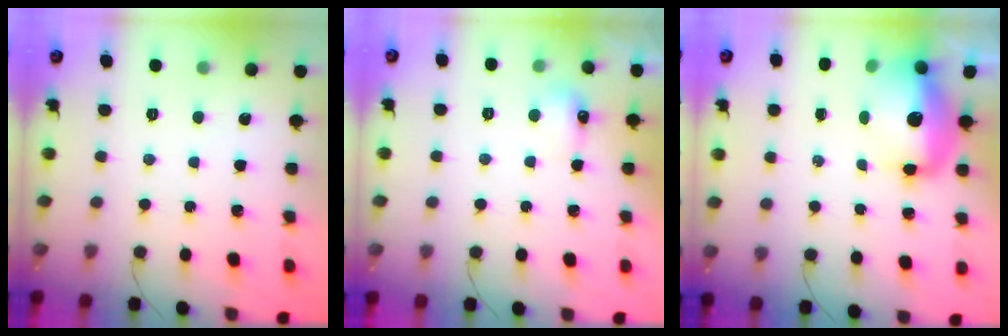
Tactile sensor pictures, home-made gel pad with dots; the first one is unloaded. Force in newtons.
{"total": 5.6, "press": 5.5, "slide": 1.0}
{"total": 13.0, "press": 12.7, "slide": 2.9}